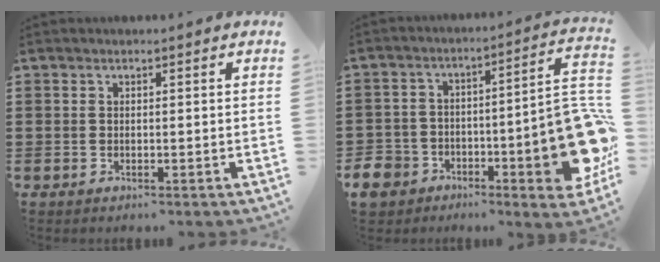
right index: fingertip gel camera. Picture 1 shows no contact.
{"total": 13.6, "force": [-5.6, 6.3, 10.7], "torque": [-0.152, 0.016, -0.094]}